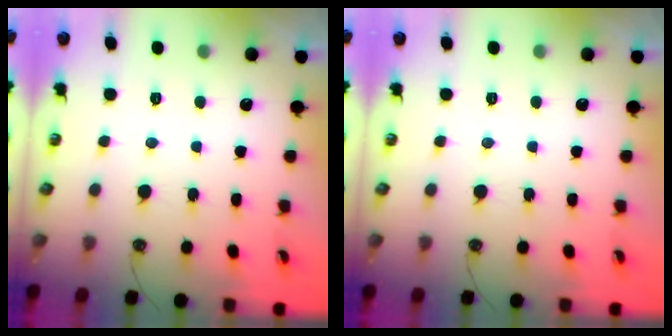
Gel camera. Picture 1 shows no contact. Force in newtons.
{"total": 0.0}